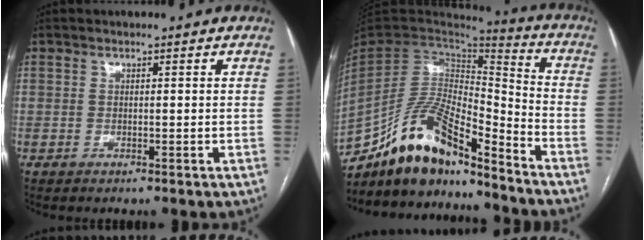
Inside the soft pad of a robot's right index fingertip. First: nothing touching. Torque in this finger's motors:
{"motor_torque": [0.97, -1.17, 0.66, 0.17]}